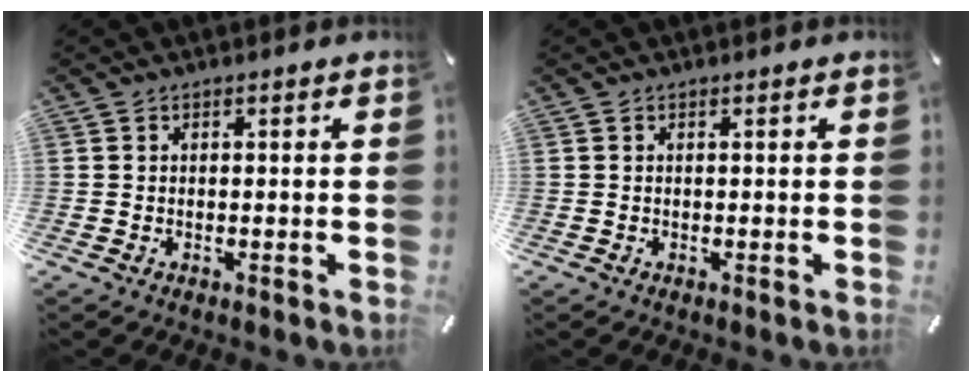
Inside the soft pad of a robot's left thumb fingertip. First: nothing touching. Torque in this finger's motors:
{"motor_torque": [-0.10, 0.10, -0.03, 0.11, -0.04]}